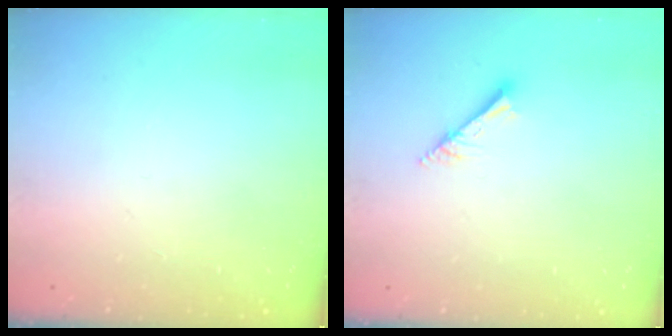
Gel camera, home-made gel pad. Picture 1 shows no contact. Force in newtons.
{"total": 2.5, "press": 2.5, "slide": 0.2}